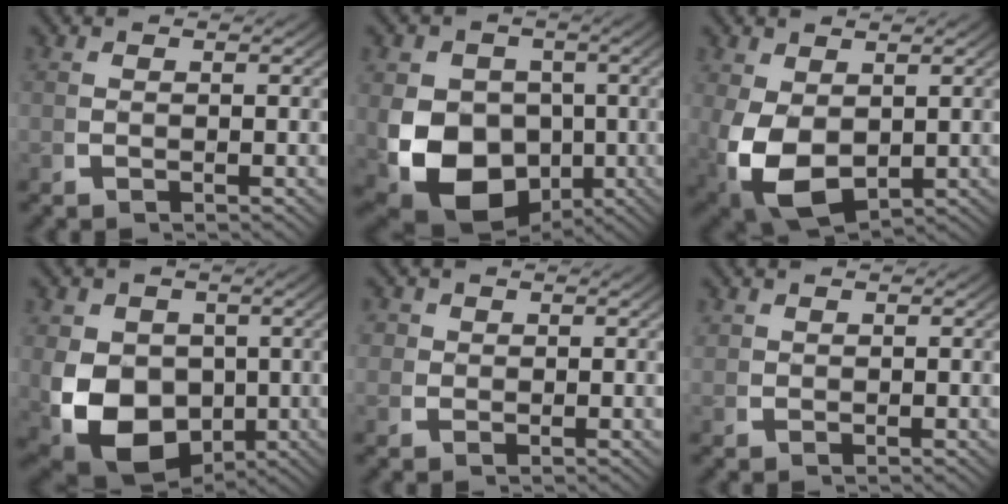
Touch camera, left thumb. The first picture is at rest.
{"total": 14.9, "force": [-2.9, 11.6, 8.8], "torque": [-0.196, -0.077, -0.018]}
{"total": 8.5, "force": [-1.7, 6.0, 5.8], "torque": [-0.154, -0.055, 0.006]}
{"total": 13.2, "force": [-2.7, 10.0, 8.1], "torque": [-0.193, -0.077, -0.008]}
{"total": 2.4, "force": [1.0, 2.0, 0.8], "torque": [-0.021, -0.009, 0.020]}
{"total": 1.0, "force": [0.9, 0.4, 0.1], "torque": [-0.003, -0.004, 0.022]}